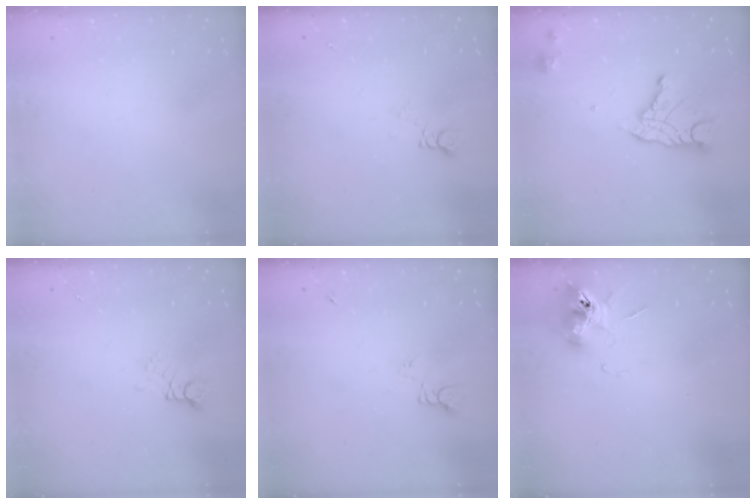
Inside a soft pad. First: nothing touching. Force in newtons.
{"total": 2.9, "press": 2.9, "slide": 0.3}
{"total": 11.8, "press": 11.7, "slide": 1.1}
{"total": 2.7, "press": 2.7, "slide": 0.2}
{"total": 3.4, "press": 3.4, "slide": 0.4}
{"total": 11.9, "press": 11.8, "slide": 1.7}